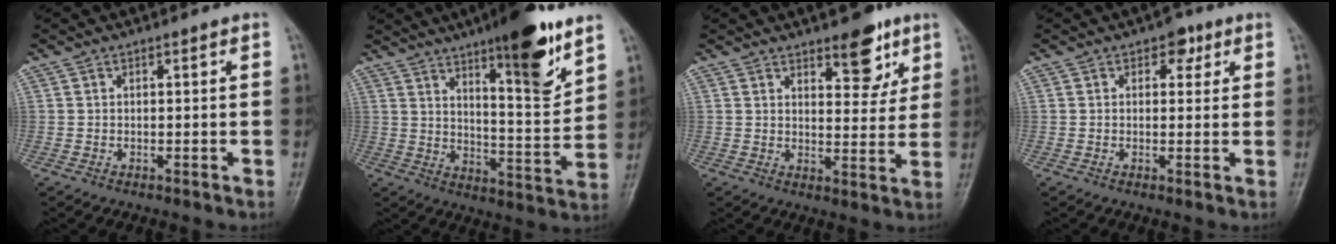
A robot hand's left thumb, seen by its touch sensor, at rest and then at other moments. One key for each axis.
{"total": 13.7, "fx": 8.4, "fy": 2.3, "fz": 10.5, "tx": -0.142, "ty": -0.051, "tz": 0.126}
{"total": 8.8, "fx": 5.2, "fy": 3.9, "fz": 5.8, "tx": -0.049, "ty": -0.030, "tz": 0.072}
{"total": 3.3, "fx": 1.5, "fy": 2.3, "fz": 1.8, "tx": 0.001, "ty": -0.001, "tz": 0.015}